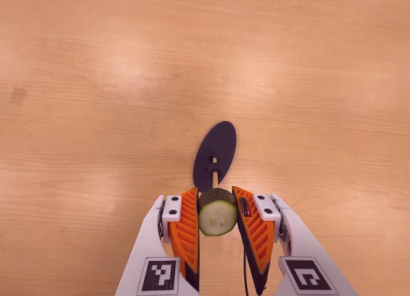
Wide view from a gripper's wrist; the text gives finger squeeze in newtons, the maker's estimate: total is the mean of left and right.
{"total": 8.7, "left": 8.0, "right": 9.4}